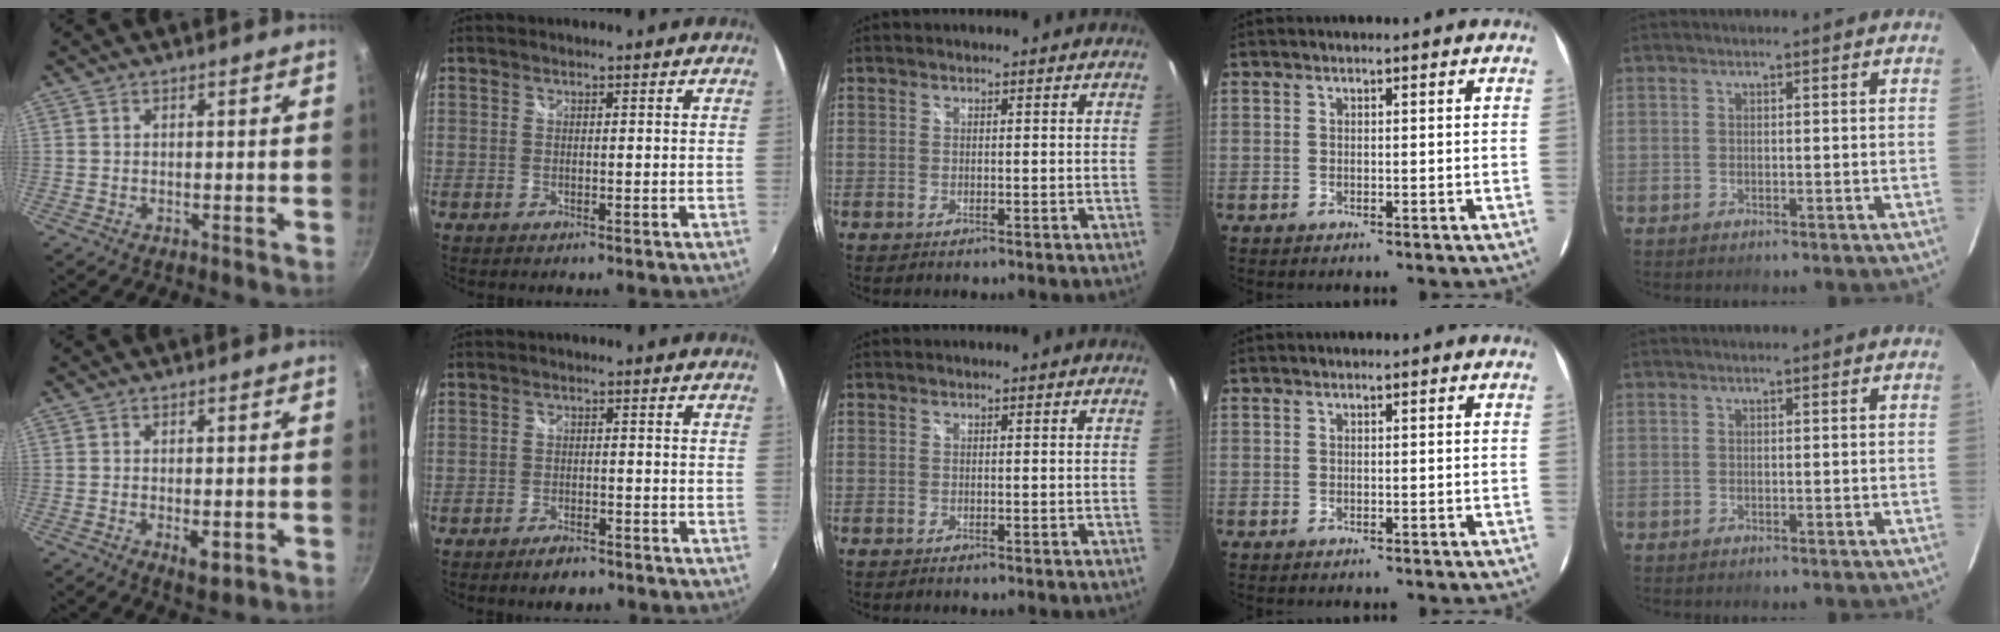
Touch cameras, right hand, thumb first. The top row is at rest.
{"thumb": {"total": 3.9, "force": [-1.2, 1.7, 3.2], "torque": [-0.045, -0.003, -0.014]}, "index": {"total": 4.0, "force": [-3.4, 1.4, 1.6], "torque": [-0.043, -0.002, -0.056]}}